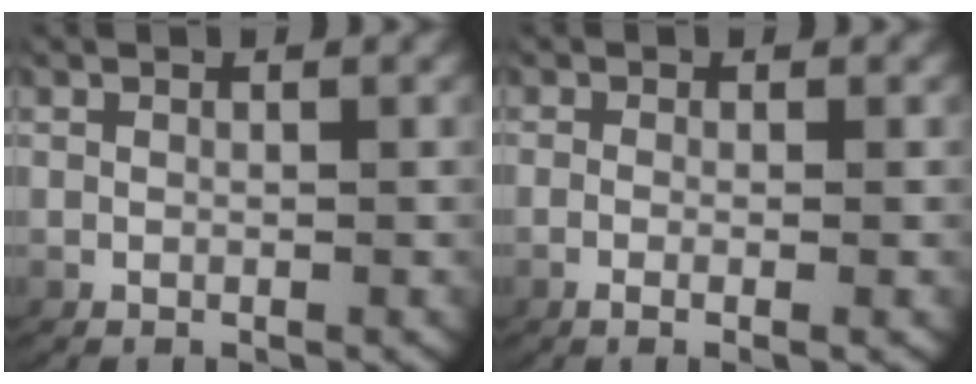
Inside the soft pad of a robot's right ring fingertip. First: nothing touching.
{"total": 1.9, "force": [-0.8, 0.2, 1.7], "torque": [-0.042, -0.012, -0.009]}